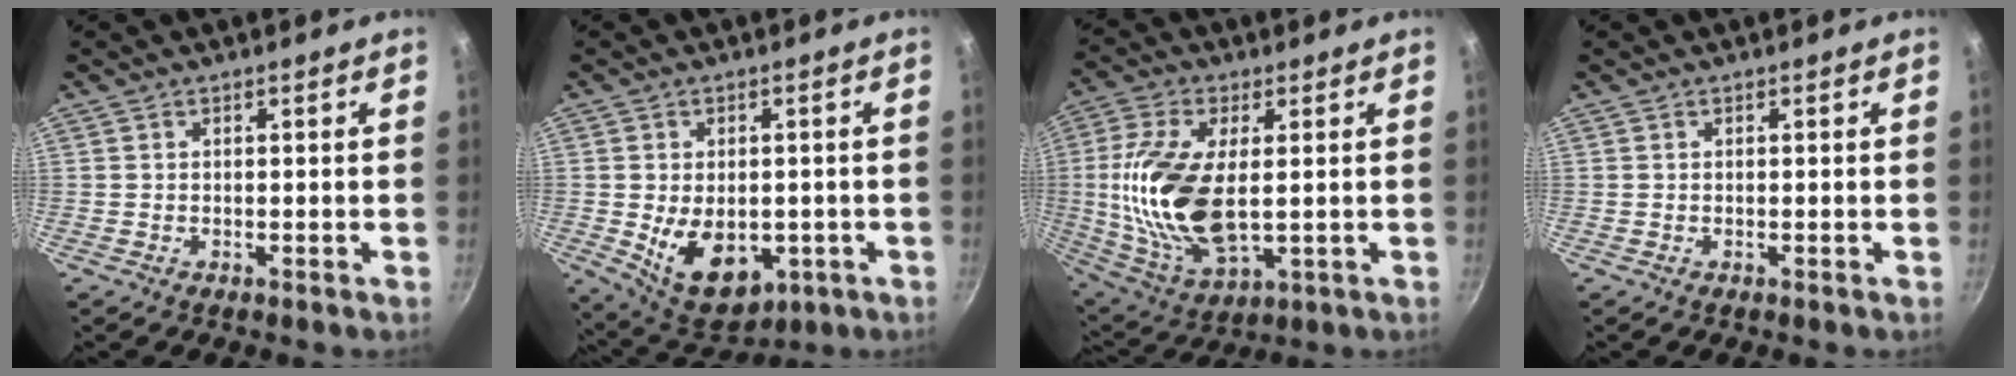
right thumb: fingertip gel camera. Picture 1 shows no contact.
{"total": 12.4, "force": [-2.3, 8.2, 9.1], "torque": [-0.107, -0.010, -0.011]}
{"total": 18.6, "force": [1.0, 9.1, 16.1], "torque": [-0.320, -0.007, 0.023]}
{"total": 0.0}